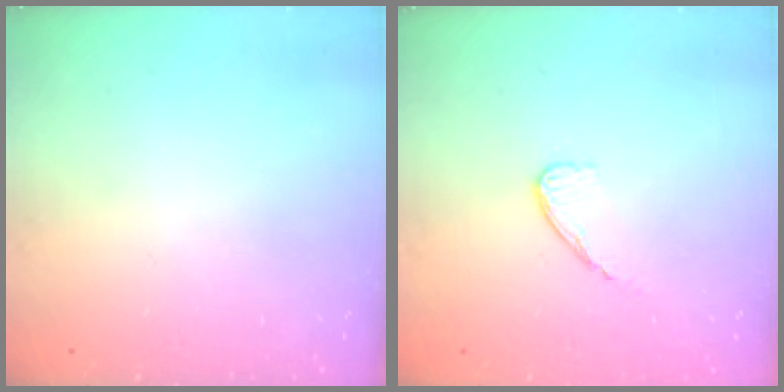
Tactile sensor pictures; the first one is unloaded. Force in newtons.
{"total": 6.6, "press": 6.6, "slide": 0.5}